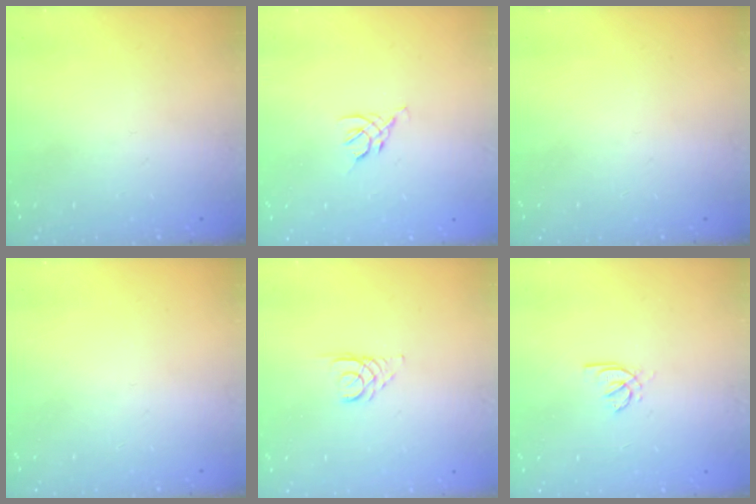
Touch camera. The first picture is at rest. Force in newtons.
{"total": 2.5, "press": 2.5, "slide": 0.7}
{"total": 0.0}
{"total": 0.0}
{"total": 2.6, "press": 2.6, "slide": 0.2}
{"total": 2.1, "press": 2.1, "slide": 0.6}